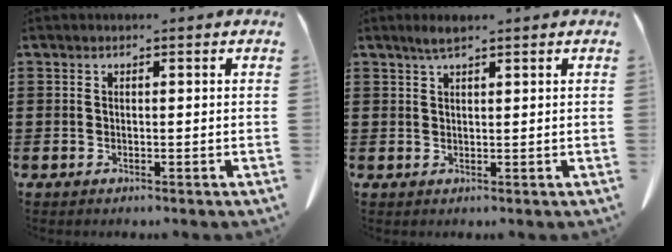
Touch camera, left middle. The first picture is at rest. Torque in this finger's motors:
{"motor_torque": [1.04, 0.23, 0.45, 0.09]}